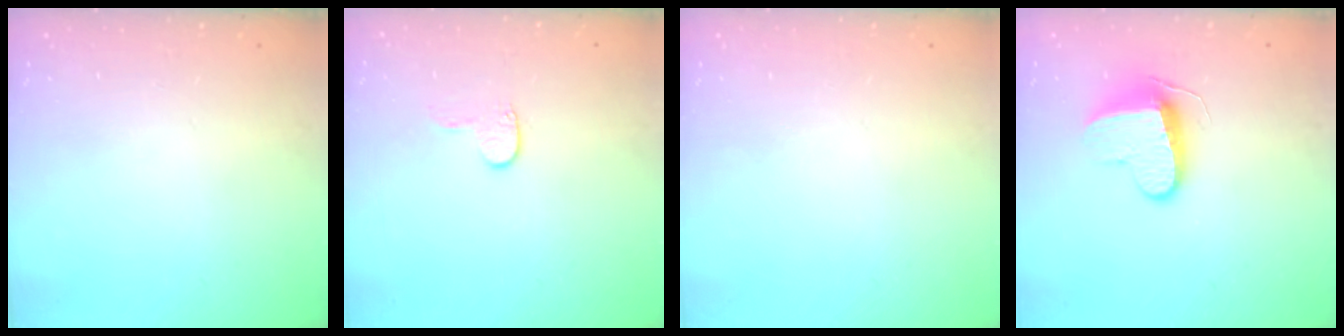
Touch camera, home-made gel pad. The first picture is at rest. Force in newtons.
{"total": 4.7, "press": 4.7, "slide": 0.5}
{"total": 0.0}
{"total": 9.4, "press": 9.4, "slide": 0.5}